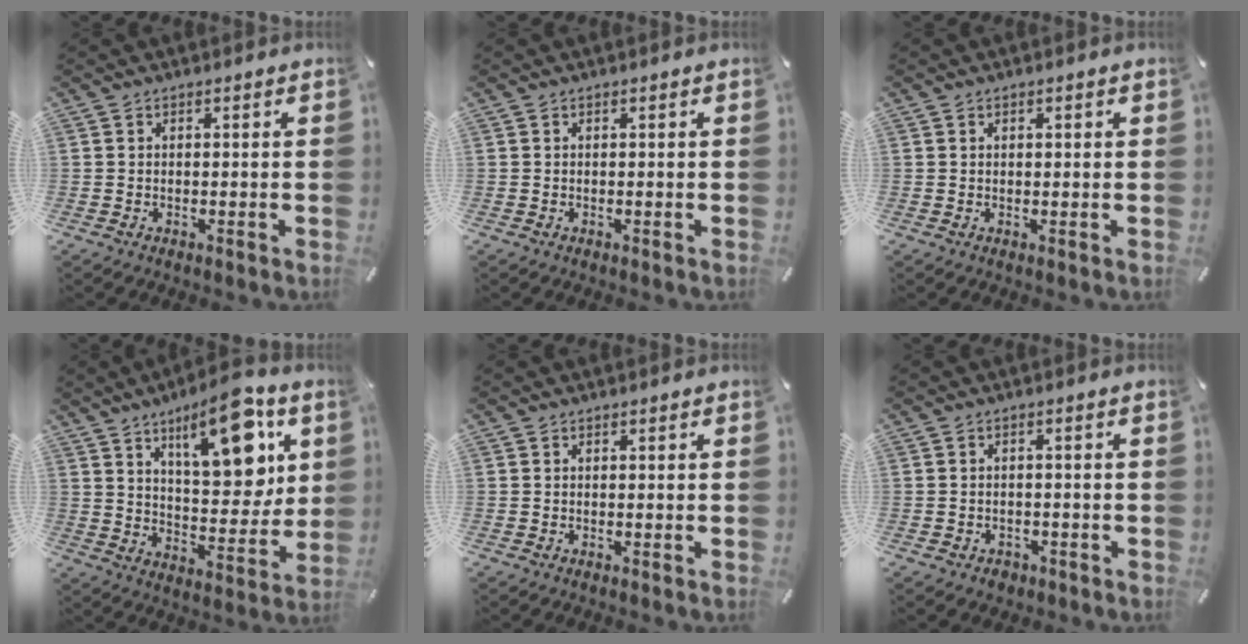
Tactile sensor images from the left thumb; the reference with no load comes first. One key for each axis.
{"total": 0.0}
{"total": 0.6, "fx": 0.2, "fy": 0.4, "fz": 0.4, "tx": -0.009, "ty": 0.001, "tz": 0.004}
{"total": 17.8, "fx": 9.6, "fy": 7.1, "fz": 13.1, "tx": -0.178, "ty": -0.052, "tz": 0.151}
{"total": 0.0}
{"total": 2.1, "fx": -1.1, "fy": 1.6, "fz": 0.6, "tx": -0.011, "ty": 0.004, "tz": -0.023}